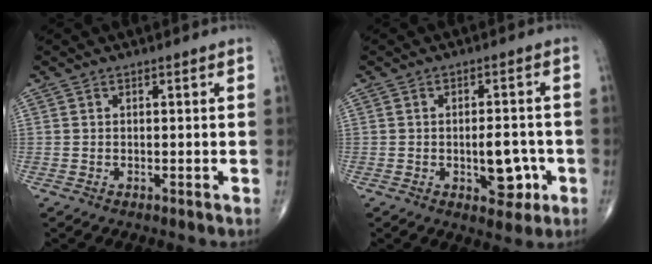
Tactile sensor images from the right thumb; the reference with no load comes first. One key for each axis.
{"total": 6.2, "fx": -1.5, "fy": 3.0, "fz": 5.3, "tx": -0.058, "ty": 0.004, "tz": -0.013}